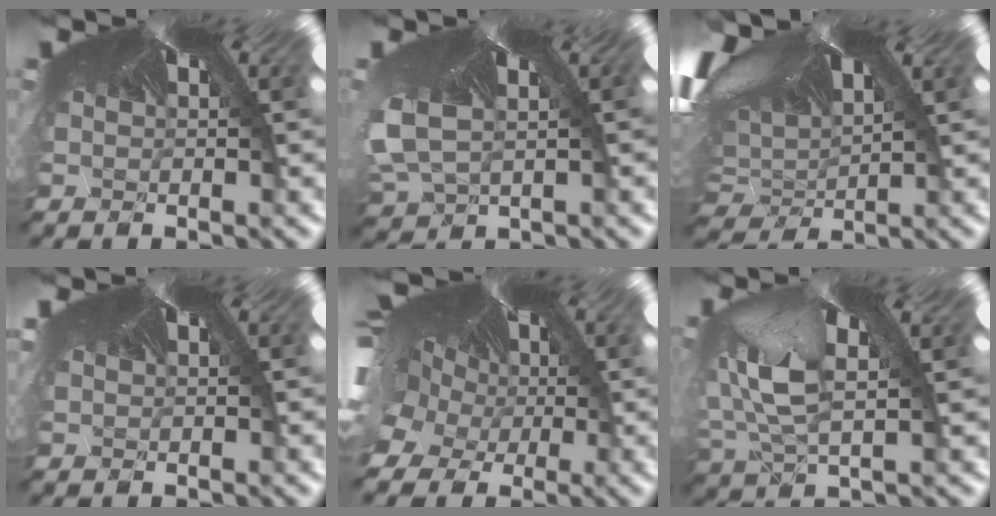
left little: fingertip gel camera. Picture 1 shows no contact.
{"total": 2.9, "force": [-2.5, 1.0, -1.0], "torque": [-0.042, -0.043, -0.006]}
{"total": 2.7, "force": [-1.3, 1.8, 1.5], "torque": [-0.050, -0.043, 0.012]}
{"total": 0.9, "force": [0.2, 0.5, 0.7], "torque": [-0.021, 0.001, 0.008]}
{"total": 3.7, "force": [-1.5, 2.0, 2.7], "torque": [-0.089, -0.031, 0.002]}
{"total": 4.3, "force": [-3.7, 1.9, -1.0], "torque": [-0.063, -0.071, -0.017]}